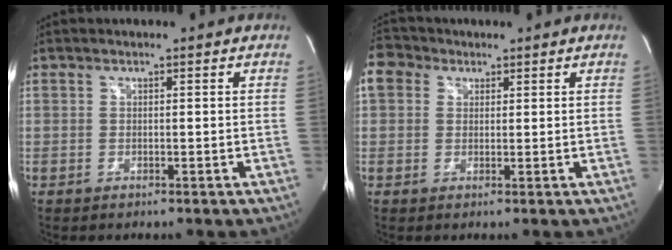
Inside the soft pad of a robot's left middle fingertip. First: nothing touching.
{"total": 5.1, "force": [2.3, 4.1, 1.8], "torque": [-0.049, 0.028, 0.046]}